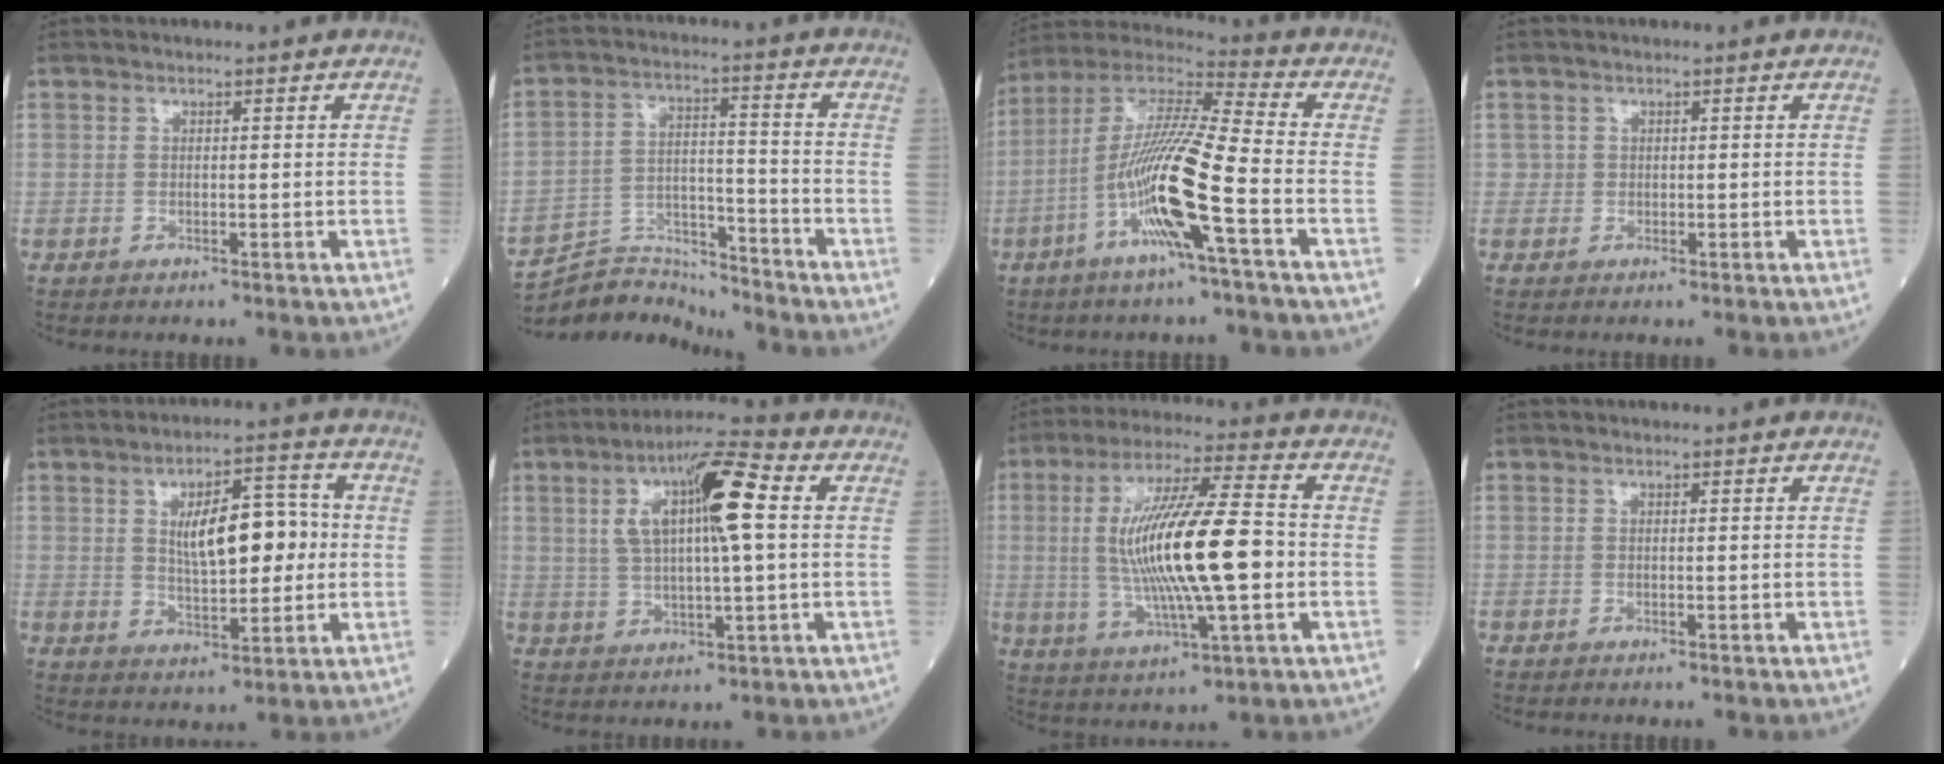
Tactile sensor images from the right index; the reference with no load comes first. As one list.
[{"total": 9.4, "force": [-9.3, 0.8, -0.8], "torque": [0.011, 0.029, -0.171]}, {"total": 15.1, "force": [-5.2, -0.2, 14.2], "torque": [-0.287, 0.001, -0.104]}, {"total": 0.7, "force": [0.1, 0.7, -0.1], "torque": [0.011, 0.008, 0.000]}, {"total": 10.1, "force": [1.3, 3.9, 9.2], "torque": [-0.147, 0.016, 0.025]}, {"total": 12.2, "force": [2.7, 1.9, 11.7], "torque": [-0.213, 0.021, 0.044]}, {"total": 17.2, "force": [-0.7, 2.3, 17.0], "torque": [-0.325, 0.005, -0.011]}, {"total": 0.0}]